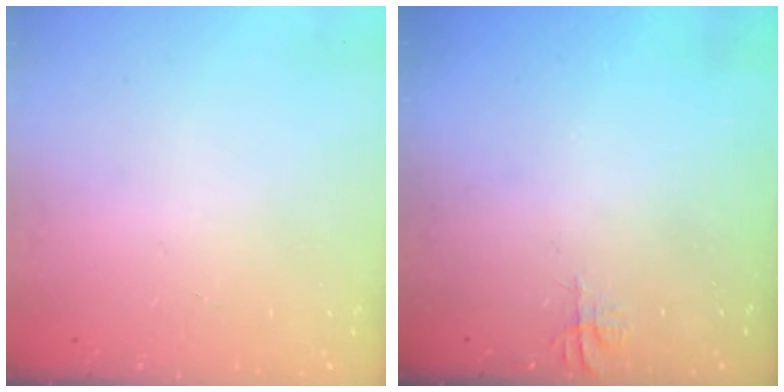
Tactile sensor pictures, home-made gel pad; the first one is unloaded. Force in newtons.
{"total": 3.9, "press": 3.9, "slide": 0.4}